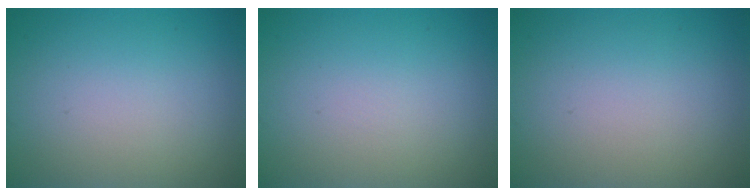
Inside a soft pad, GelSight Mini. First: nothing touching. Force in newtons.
{"total": 0.0}
{"total": 0.0}